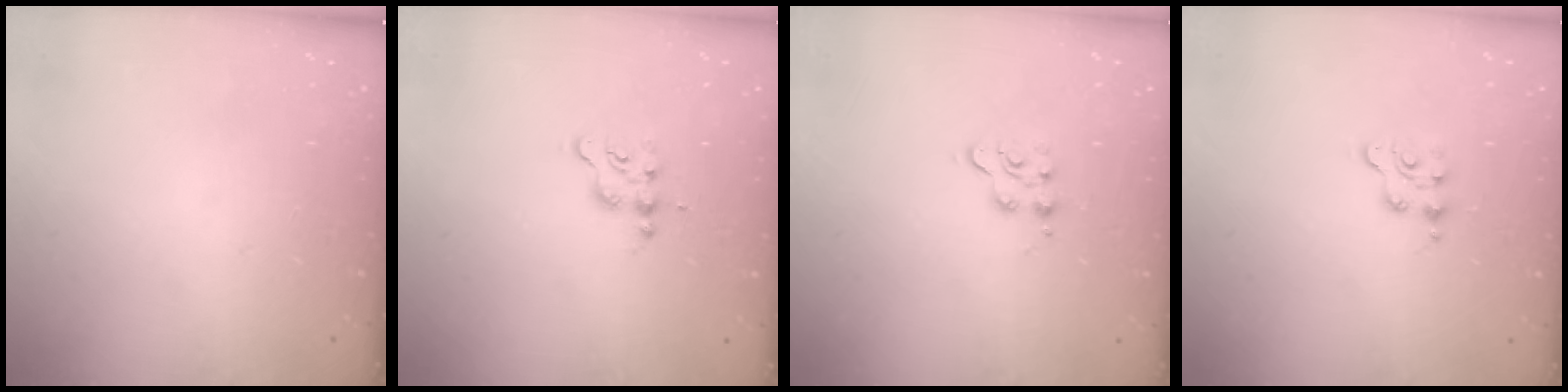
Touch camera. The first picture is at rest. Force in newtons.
{"total": 2.9, "press": 2.9, "slide": 0.4}
{"total": 4.5, "press": 4.5, "slide": 0.4}
{"total": 2.5, "press": 2.4, "slide": 0.5}